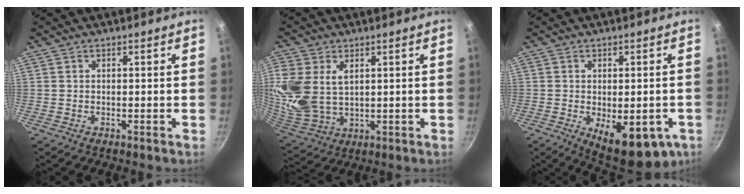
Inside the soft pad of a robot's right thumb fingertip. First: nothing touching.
{"total": 16.0, "force": [4.0, 11.2, 10.7], "torque": [-0.246, -0.010, 0.091]}
{"total": 13.9, "force": [-4.7, 6.5, 11.3], "torque": [-0.114, -0.006, -0.048]}